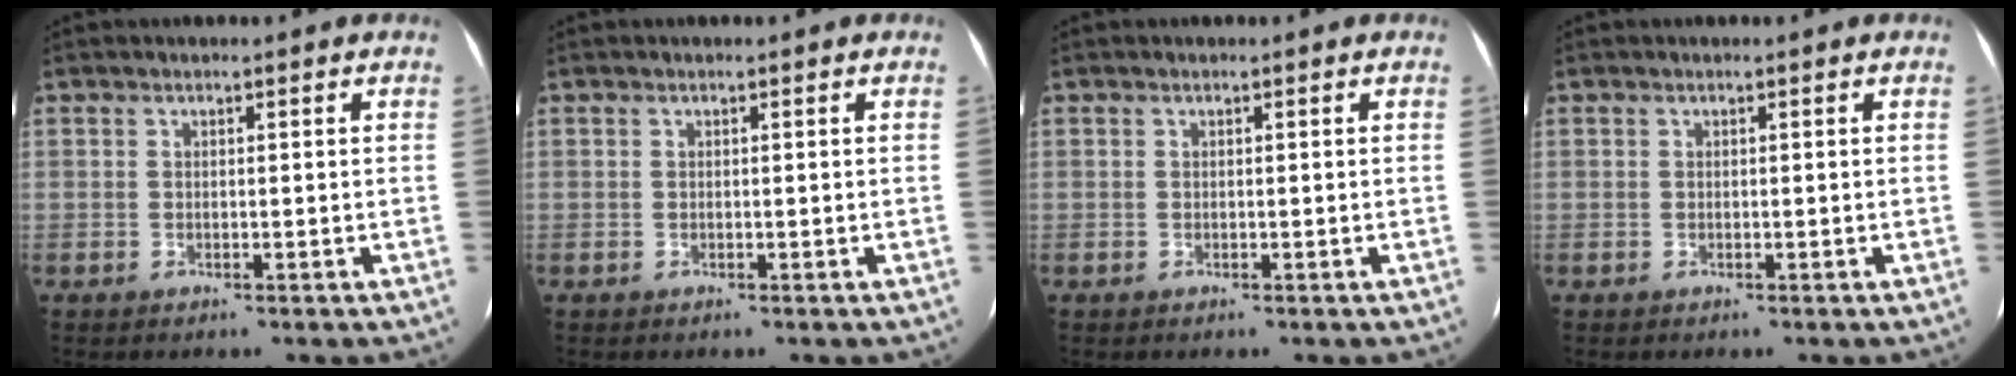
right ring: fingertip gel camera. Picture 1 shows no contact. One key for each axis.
{"total": 0.0}
{"total": 0.0}
{"total": 0.0}